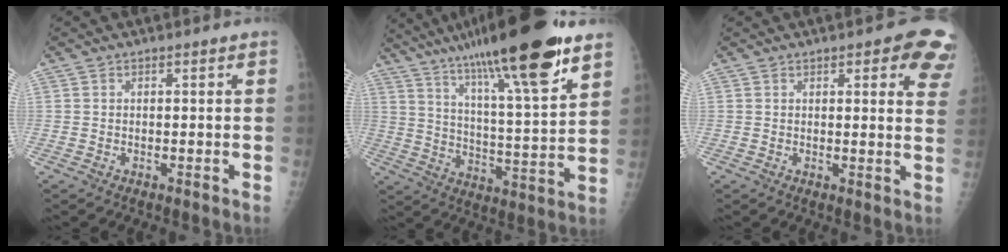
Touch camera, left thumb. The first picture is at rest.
{"total": 24.2, "force": [16.2, 3.3, 17.8], "torque": [-0.278, -0.047, 0.264]}
{"total": 9.9, "force": [5.4, 3.4, 7.6], "torque": [-0.049, -0.019, 0.048]}